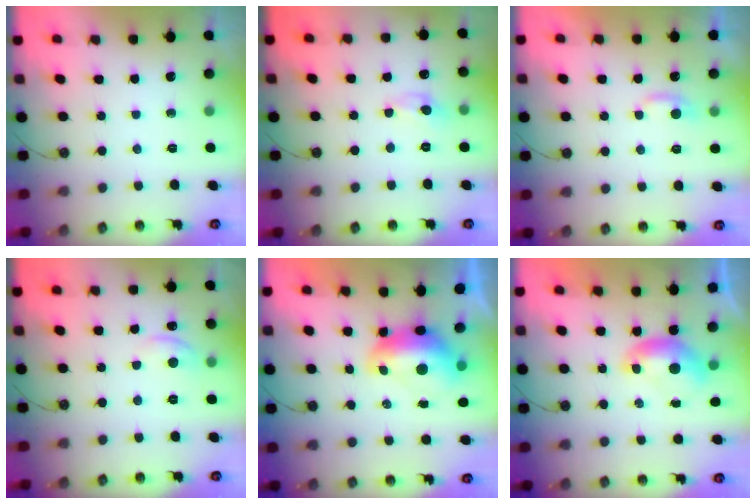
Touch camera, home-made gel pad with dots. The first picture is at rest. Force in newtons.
{"total": 0.0}
{"total": 1.2, "press": 1.0, "slide": 0.7}
{"total": 2.4, "press": 2.3, "slide": 0.8}
{"total": 2.8, "press": 2.7, "slide": 0.7}
{"total": 0.0}